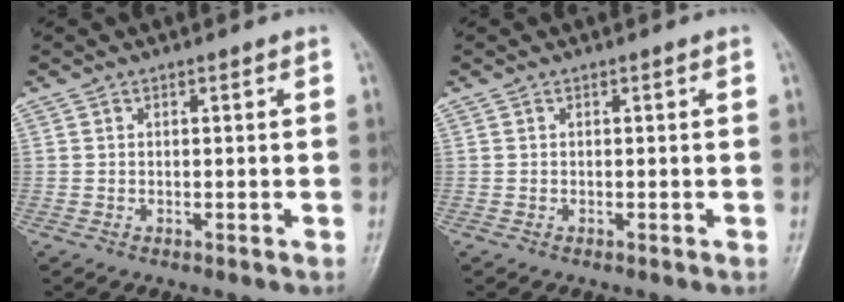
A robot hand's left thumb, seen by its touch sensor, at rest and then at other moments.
{"total": 0.0}